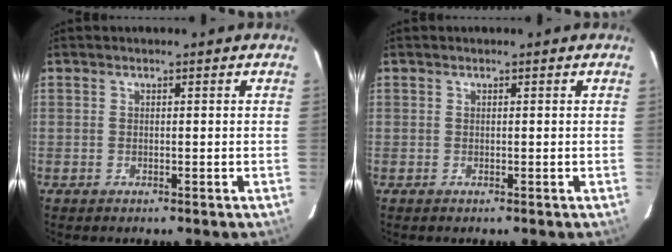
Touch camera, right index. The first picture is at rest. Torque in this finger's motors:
{"motor_torque": [-0.73, 0.74, -0.97, -0.16]}